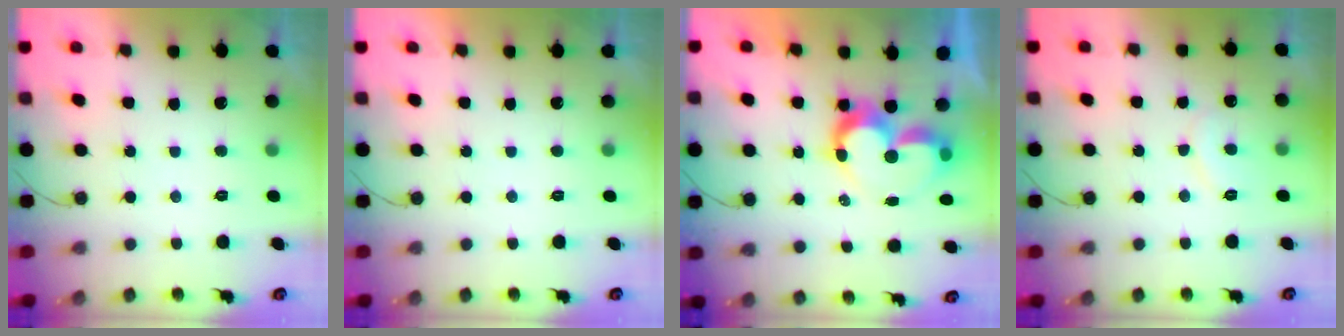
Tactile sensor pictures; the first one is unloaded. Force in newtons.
{"total": 1.7, "press": 1.7, "slide": 0.0}
{"total": 10.6, "press": 10.6, "slide": 0.7}
{"total": 6.9, "press": 6.9, "slide": 0.6}